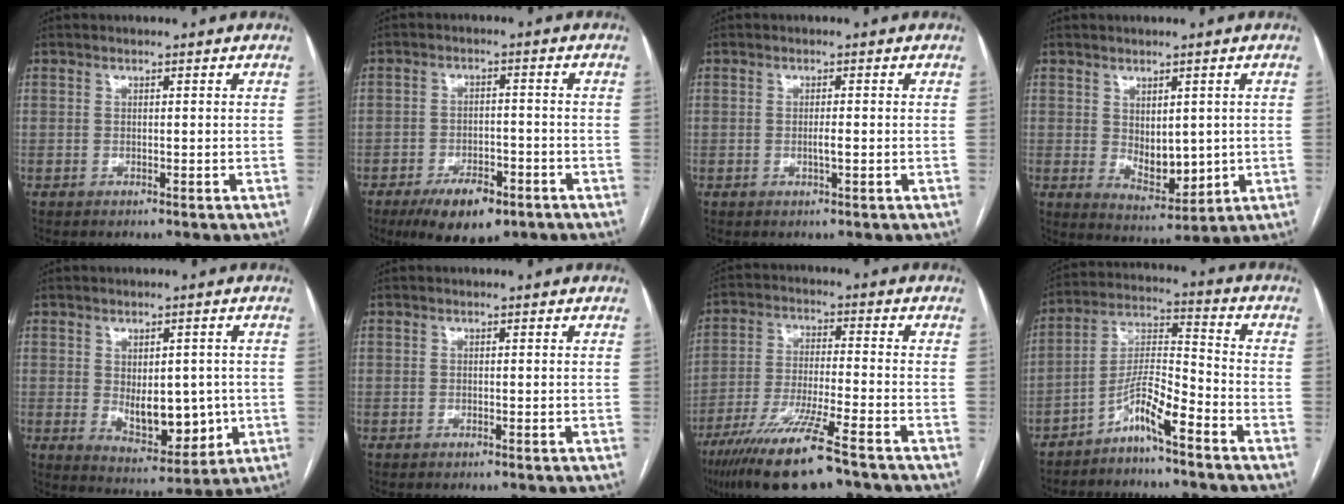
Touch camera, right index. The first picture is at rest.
{"total": 8.8, "force": [-5.5, 3.6, 5.8], "torque": [-0.093, -0.006, -0.085]}
{"total": 1.2, "force": [-0.3, 0.0, 1.2], "torque": [-0.023, -0.001, -0.004]}
{"total": 6.1, "force": [0.3, 3.3, 5.2], "torque": [-0.079, -0.009, 0.024]}
{"total": 8.9, "force": [-0.5, 4.6, 7.6], "torque": [-0.108, -0.006, 0.009]}
{"total": 0.0}
{"total": 14.1, "force": [-9.7, 0.8, 10.2], "torque": [-0.200, -0.040, -0.170]}
{"total": 7.7, "force": [-5.4, 0.4, 5.4], "torque": [-0.111, 0.011, -0.101]}